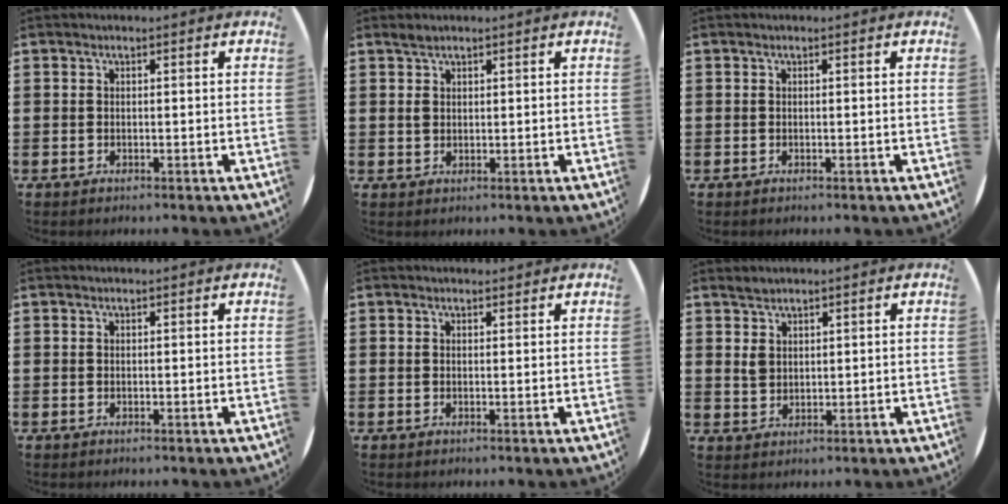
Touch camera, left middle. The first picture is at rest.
{"total": 1.8, "force": [1.2, 1.1, 0.7], "torque": [-0.009, 0.003, 0.020]}
{"total": 0.0}
{"total": 0.0}
{"total": 0.6, "force": [0.6, 0.2, 0.0], "torque": [0.008, 0.000, 0.009]}
{"total": 2.6, "force": [1.8, 1.7, 0.9], "torque": [-0.013, 0.002, 0.032]}